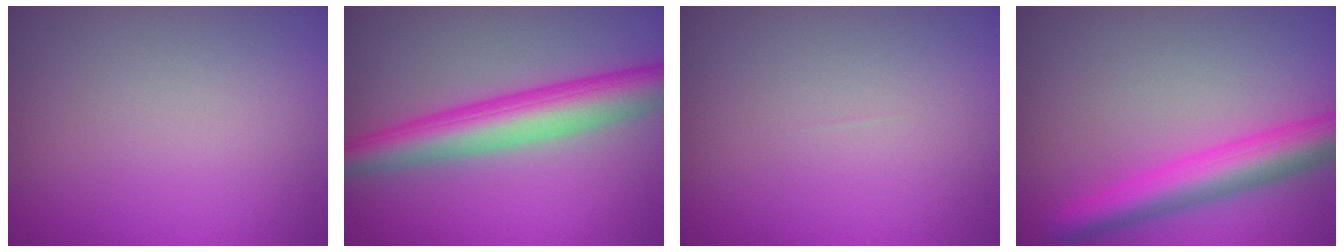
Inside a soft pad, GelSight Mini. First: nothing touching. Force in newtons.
{"total": 6.6, "press": 6.6, "slide": 0.1}
{"total": 0.0}
{"total": 5.2, "press": 5.2, "slide": 0.2}